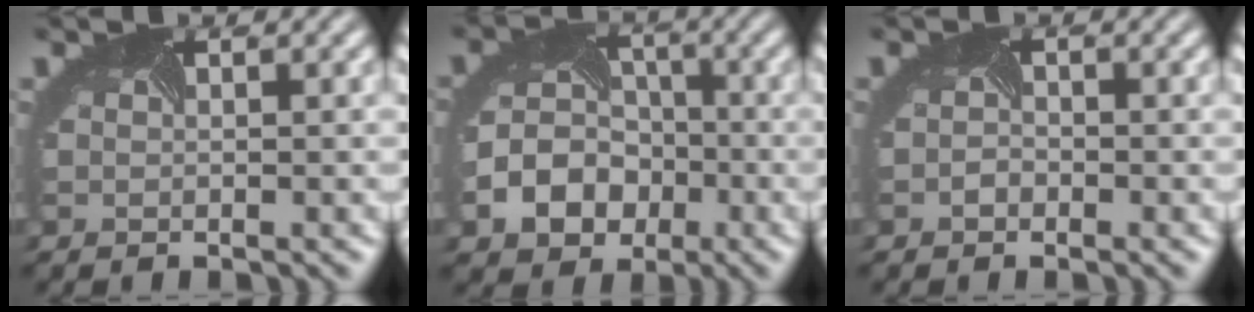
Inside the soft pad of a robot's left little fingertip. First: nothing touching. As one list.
[{"total": 5.9, "force": [-2.2, 4.9, 2.3], "torque": [-0.044, -0.004, -0.042]}, {"total": 0.6, "force": [-0.4, 0.3, -0.4], "torque": [-0.004, 0.003, -0.011]}]